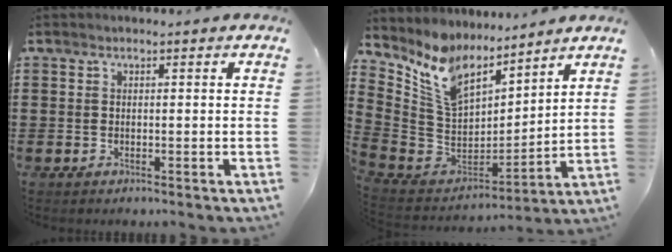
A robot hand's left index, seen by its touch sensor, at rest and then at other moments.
{"total": 9.7, "force": [7.8, 3.9, 4.4], "torque": [-0.132, -0.054, 0.140]}